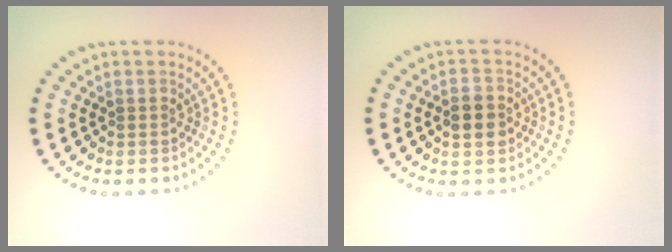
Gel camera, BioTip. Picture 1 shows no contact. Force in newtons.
{"total": 2.8, "press": 2.8, "slide": 0.2}